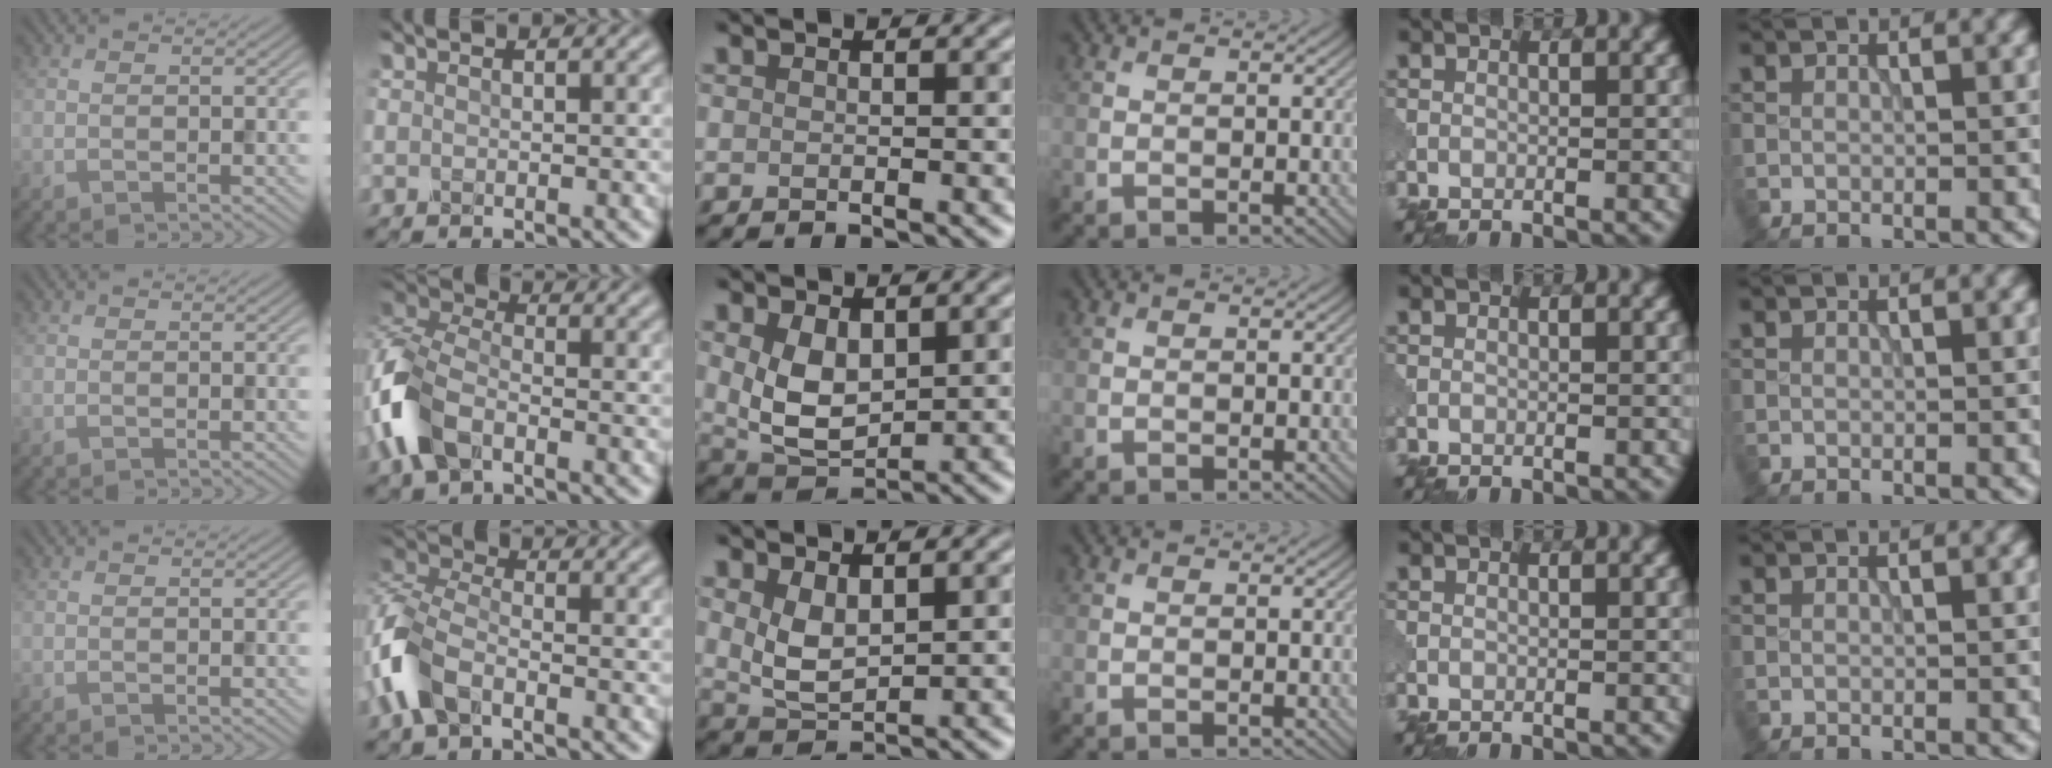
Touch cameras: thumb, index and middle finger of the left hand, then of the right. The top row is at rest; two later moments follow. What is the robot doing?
{"motion": "close", "object": "eyeshadow palette"}